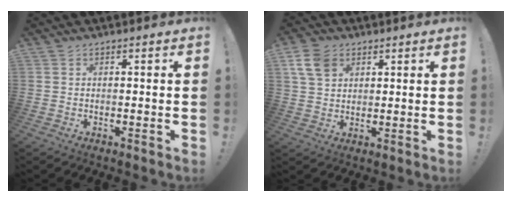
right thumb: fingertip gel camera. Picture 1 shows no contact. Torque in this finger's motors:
{"motor_torque": [-0.22, 0.23, 0.13, -0.04, 0.15]}